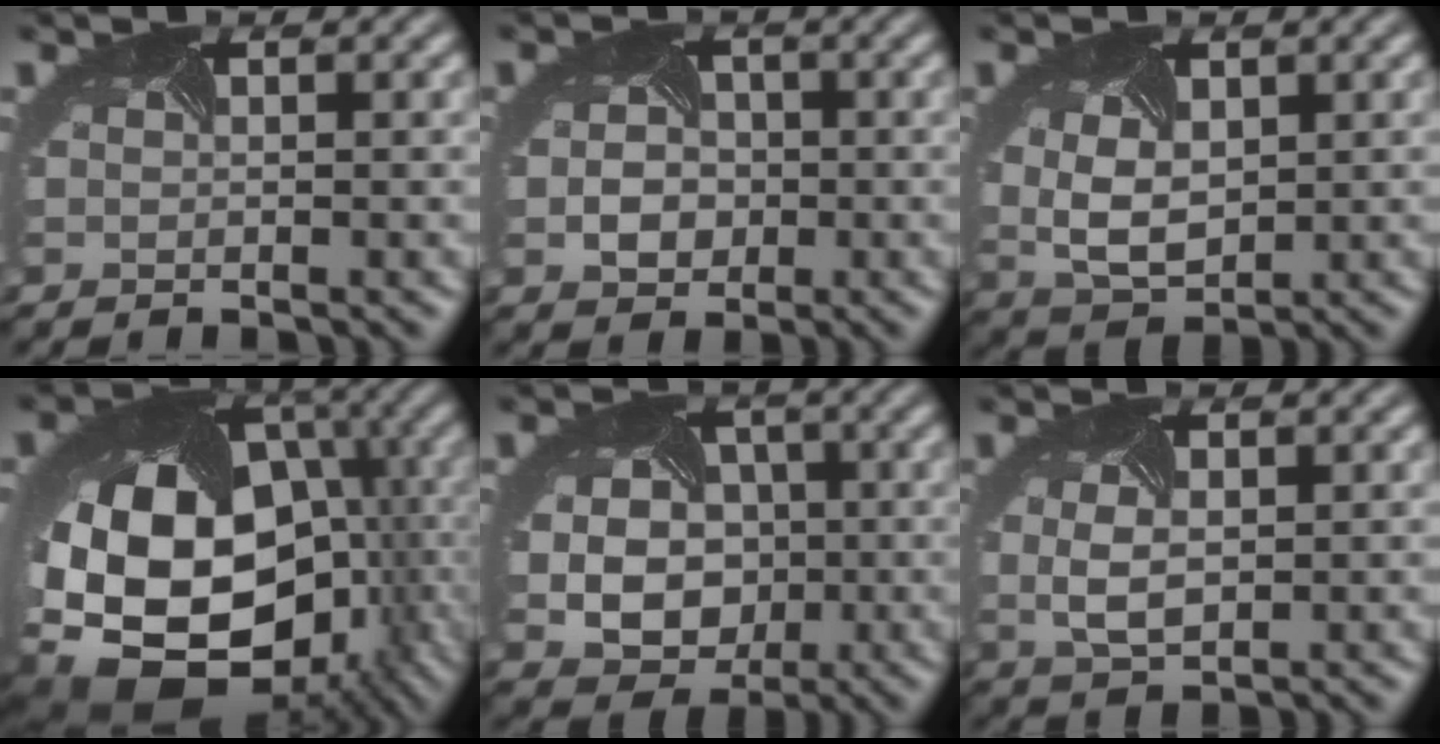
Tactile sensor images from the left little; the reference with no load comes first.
{"total": 3.3, "force": [-0.5, 2.8, 1.8], "torque": [-0.027, -0.002, -0.011]}
{"total": 4.3, "force": [0.5, 2.8, 3.2], "torque": [-0.076, -0.009, 0.018]}
{"total": 20.4, "force": [-5.6, 14.9, 12.7], "torque": [-0.243, -0.049, -0.069]}
{"total": 10.2, "force": [-0.5, 8.3, 5.9], "torque": [-0.092, -0.009, -0.019]}
{"total": 2.8, "force": [0.1, 1.6, 2.3], "torque": [-0.057, -0.005, 0.007]}